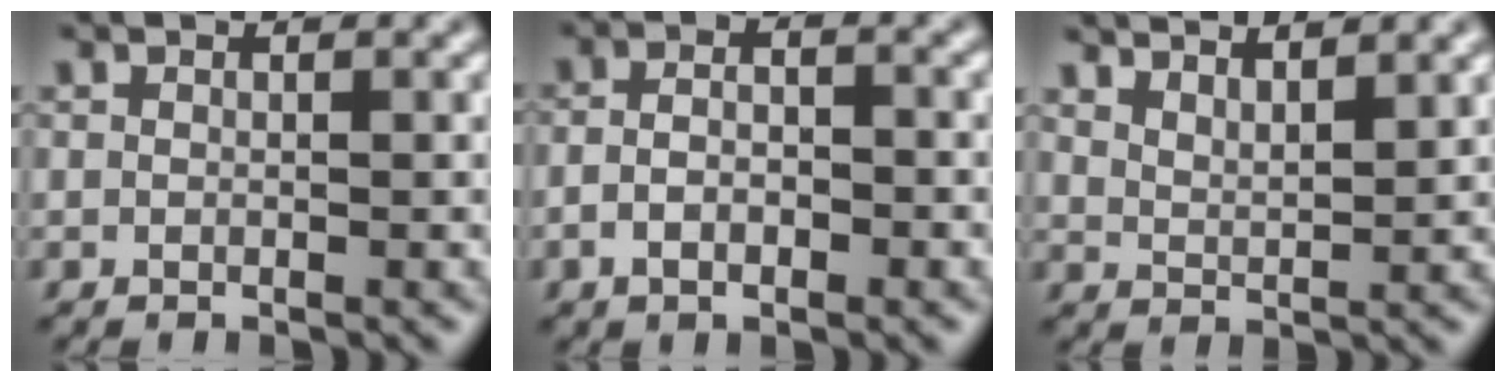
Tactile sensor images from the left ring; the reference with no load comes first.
{"total": 2.9, "force": [-0.9, 1.4, 2.4], "torque": [-0.045, 0.000, -0.018]}
{"total": 4.3, "force": [3.7, 1.0, 1.8], "torque": [-0.013, 0.011, 0.046]}